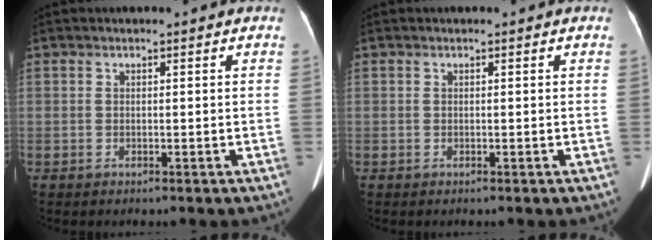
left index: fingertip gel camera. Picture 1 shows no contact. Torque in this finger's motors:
{"motor_torque": [0.04, 0.04, 0.00, 0.00]}